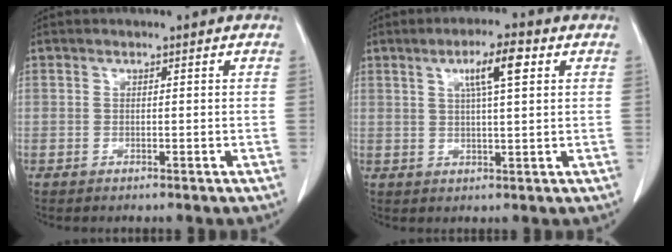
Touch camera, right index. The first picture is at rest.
{"total": 6.0, "force": [2.4, 0.5, 5.5], "torque": [-0.096, 0.007, 0.040]}